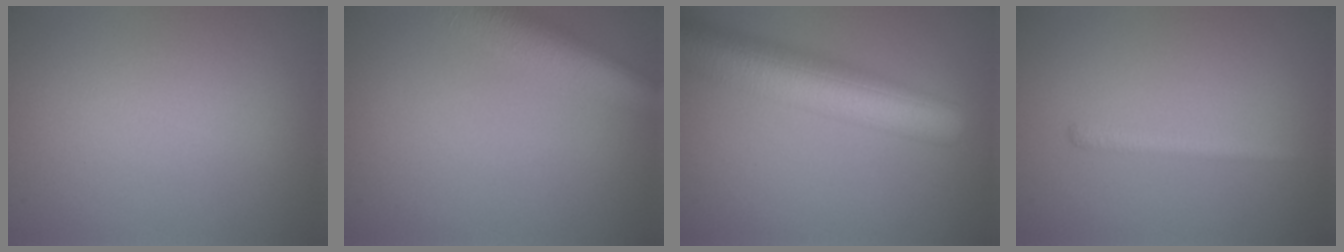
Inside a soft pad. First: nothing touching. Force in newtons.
{"total": 6.2, "press": 6.2, "slide": 0.5}
{"total": 9.6, "press": 9.6, "slide": 0.3}
{"total": 1.3, "press": 1.3, "slide": 0.1}